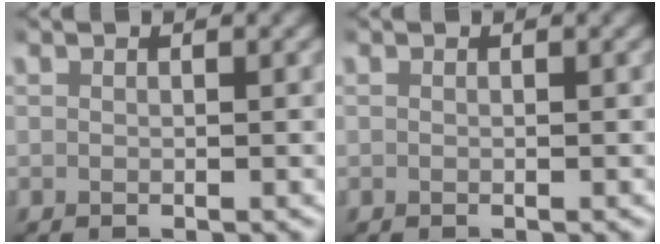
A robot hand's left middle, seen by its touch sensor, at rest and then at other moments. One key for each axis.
{"total": 0.0}